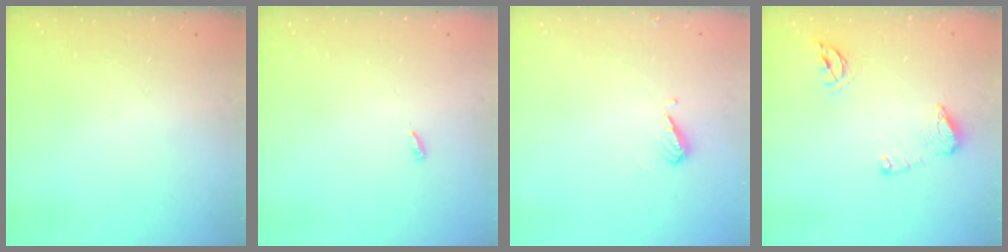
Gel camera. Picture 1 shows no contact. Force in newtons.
{"total": 2.5, "press": 2.5, "slide": 0.2}
{"total": 6.2, "press": 6.2, "slide": 0.8}
{"total": 10.0, "press": 9.9, "slide": 1.0}